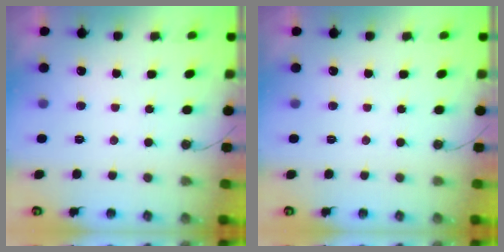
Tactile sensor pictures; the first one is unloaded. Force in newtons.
{"total": 0.0}